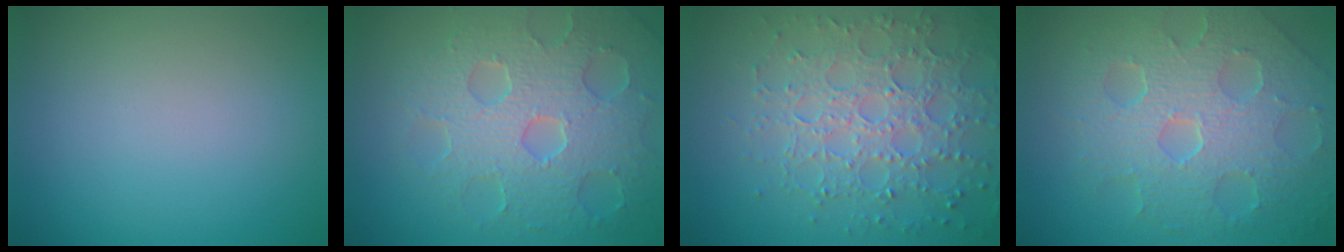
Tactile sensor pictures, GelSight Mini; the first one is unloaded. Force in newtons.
{"total": 7.8, "press": 6.0, "slide": 5.1}
{"total": 6.1, "press": 5.0, "slide": 3.6}
{"total": 8.5, "press": 5.9, "slide": 6.1}